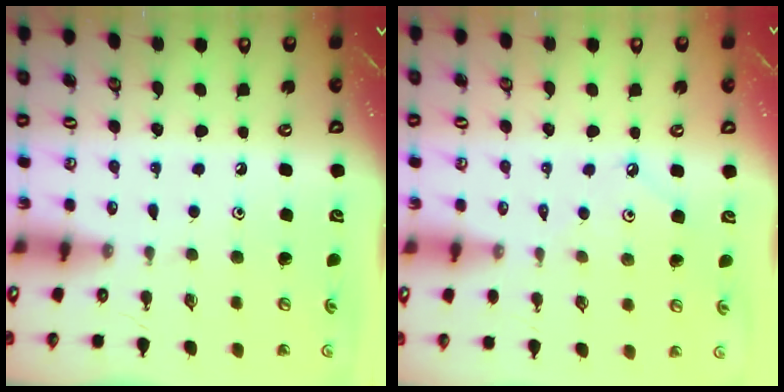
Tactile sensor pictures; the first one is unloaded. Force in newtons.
{"total": 3.0, "press": 3.0, "slide": 0.3}